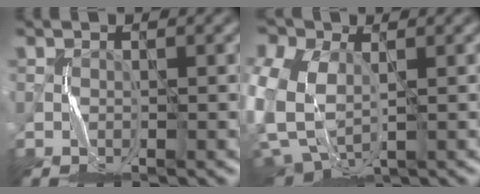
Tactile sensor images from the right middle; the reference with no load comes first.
{"total": 10.7, "force": [0.1, 7.6, 7.6], "torque": [-0.194, -0.021, 0.015]}